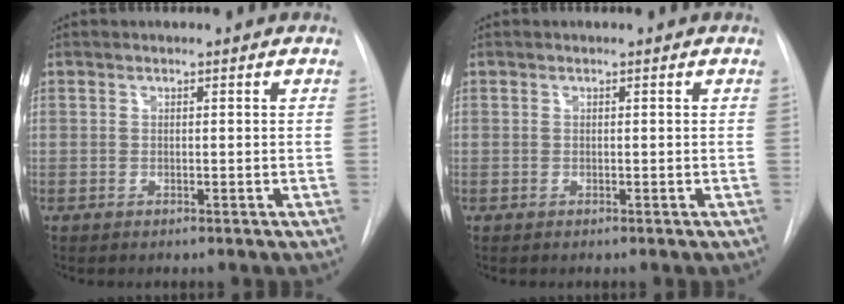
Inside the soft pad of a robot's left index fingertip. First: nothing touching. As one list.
[{"total": 0.0}]